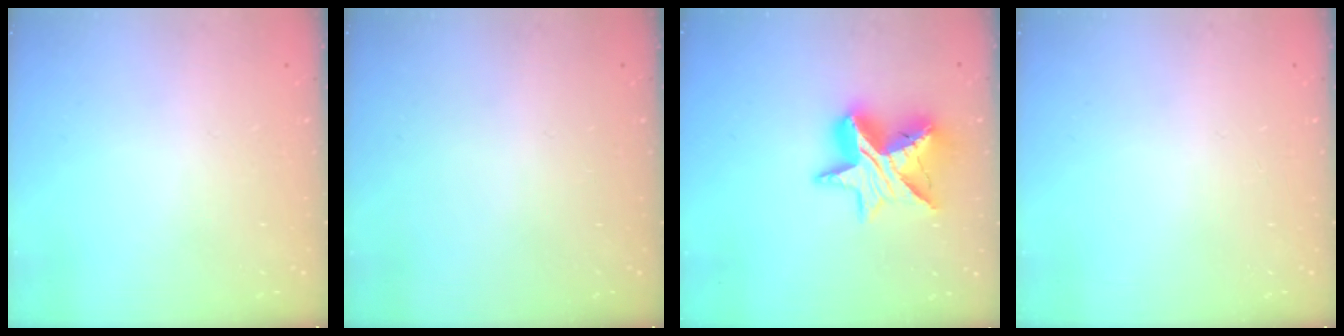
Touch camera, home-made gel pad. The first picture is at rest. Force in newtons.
{"total": 0.0}
{"total": 14.6, "press": 14.5, "slide": 1.0}
{"total": 0.0}